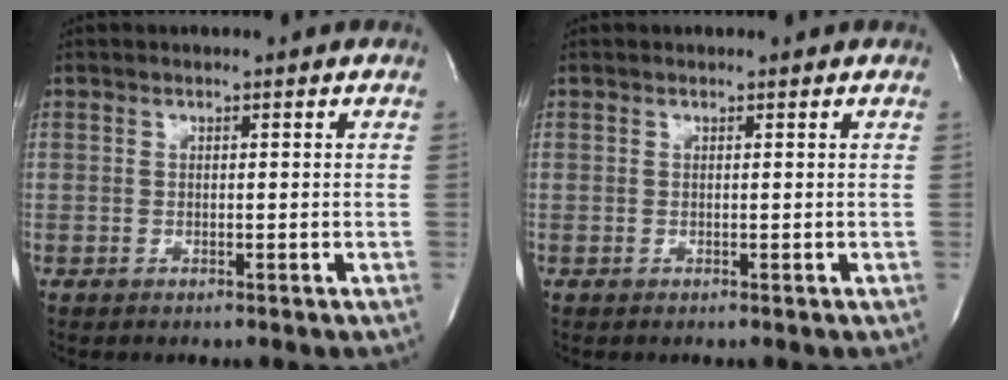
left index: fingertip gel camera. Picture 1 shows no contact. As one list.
[{"total": 0.5, "force": [0.5, 0.1, 0.0], "torque": [-0.004, 0.004, 0.004]}]